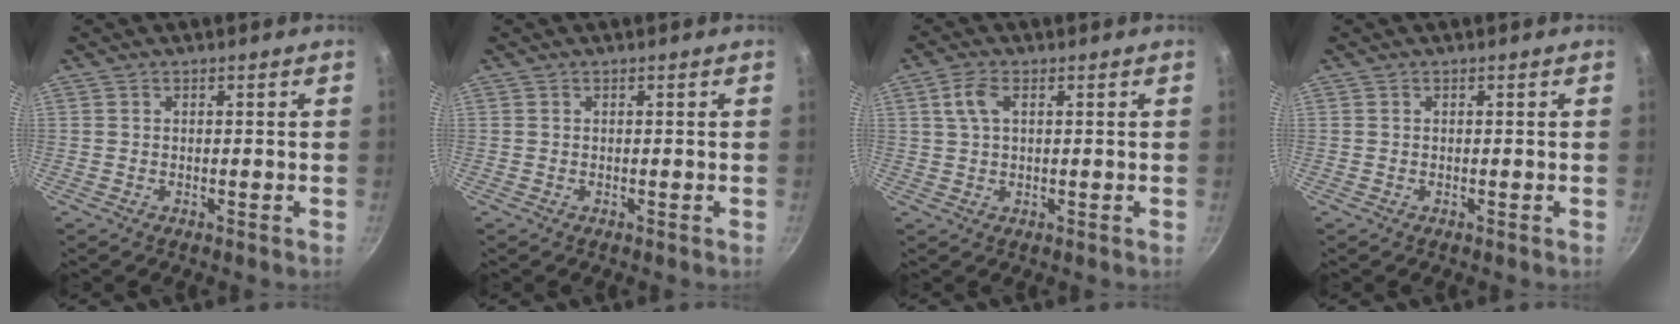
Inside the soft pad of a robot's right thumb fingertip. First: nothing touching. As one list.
[{"total": 0.0}, {"total": 4.3, "force": [1.4, 2.2, 3.4], "torque": [-0.068, 0.007, 0.025]}, {"total": 0.0}]